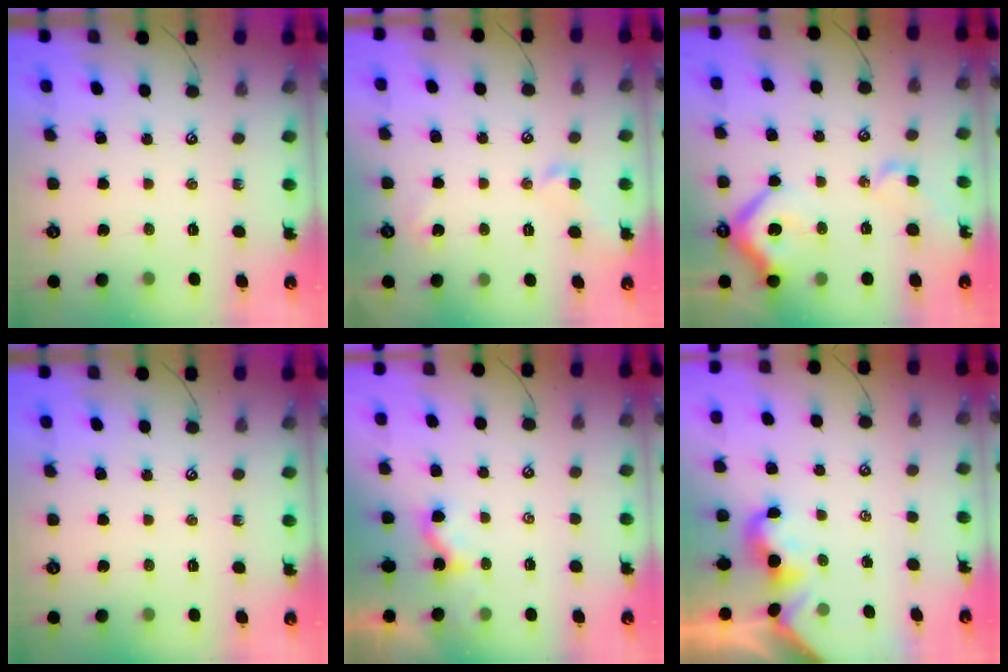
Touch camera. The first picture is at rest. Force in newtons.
{"total": 1.7, "press": 1.6, "slide": 0.5}
{"total": 10.5, "press": 10.4, "slide": 1.6}
{"total": 0.0}
{"total": 1.6, "press": 1.6, "slide": 0.2}
{"total": 1.9, "press": 1.9, "slide": 0.3}